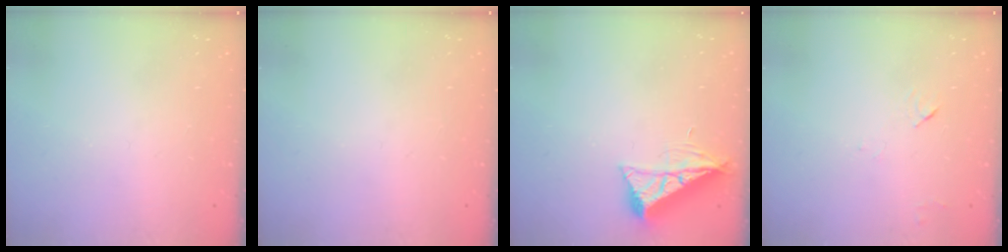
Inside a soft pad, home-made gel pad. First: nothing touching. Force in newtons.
{"total": 0.0}
{"total": 7.7, "press": 7.6, "slide": 0.8}
{"total": 3.7, "press": 3.6, "slide": 0.5}